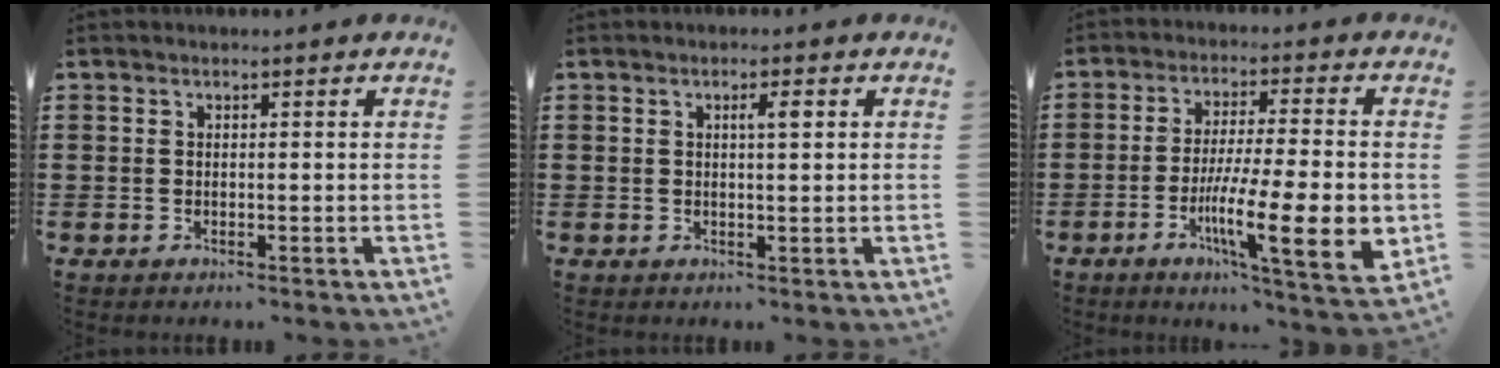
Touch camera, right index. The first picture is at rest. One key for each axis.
{"total": 2.0, "fx": 0.6, "fy": 0.3, "fz": 1.9, "tx": -0.038, "ty": 0.004, "tz": 0.008}
{"total": 15.3, "fx": -4.0, "fy": 3.3, "fz": 14.4, "tx": -0.243, "ty": -0.013, "tz": -0.064}